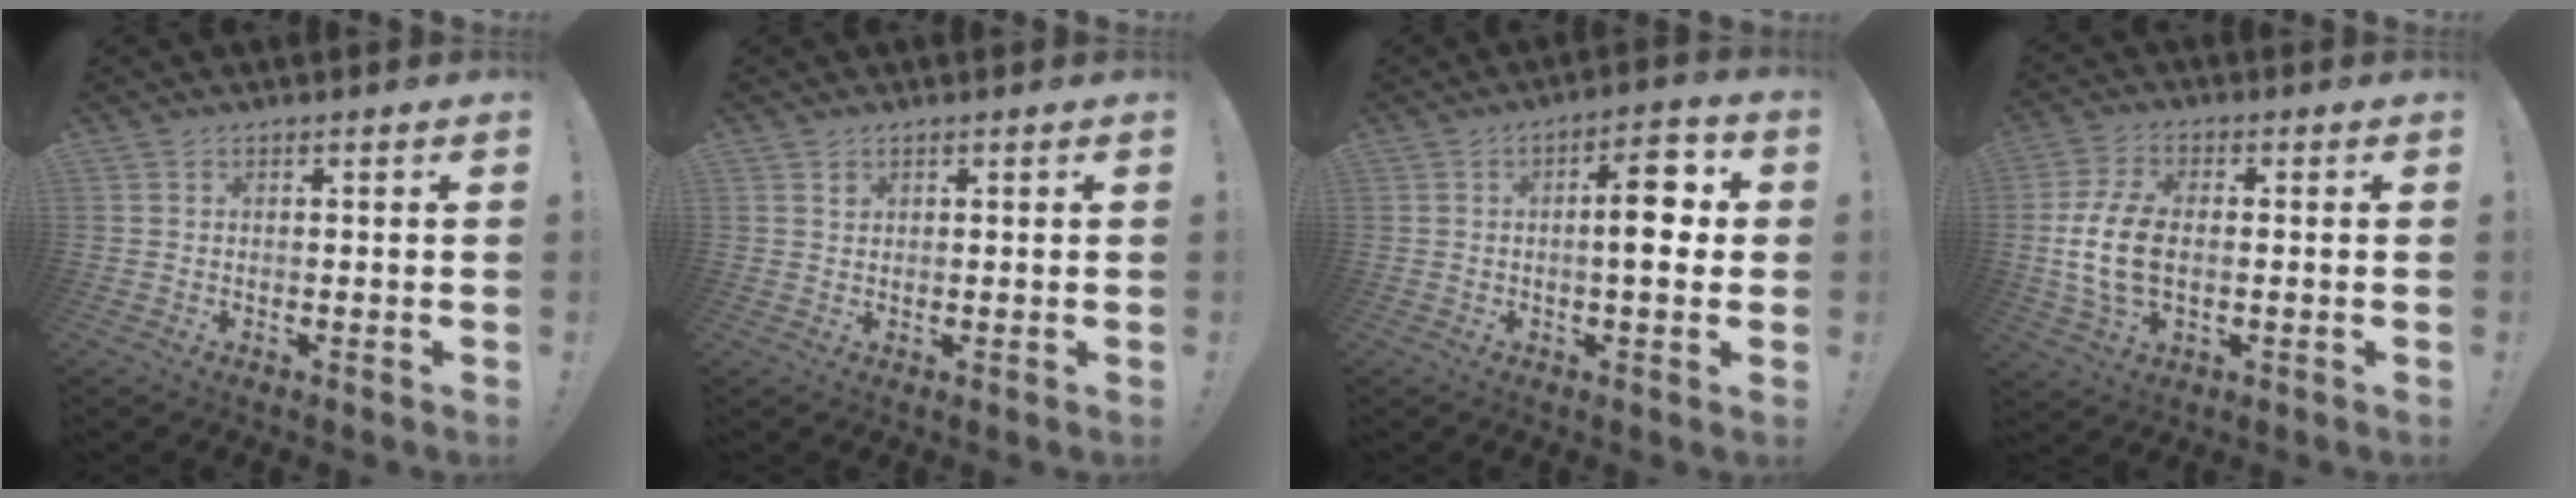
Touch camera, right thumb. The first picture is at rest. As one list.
[{"total": 1.1, "force": [0.7, 0.8, 0.2], "torque": [0.007, -0.004, 0.012]}, {"total": 10.0, "force": [1.0, 3.3, 9.4], "torque": [-0.126, 0.003, 0.009]}, {"total": 11.9, "force": [-0.5, 7.1, 9.6], "torque": [-0.190, -0.005, -0.006]}]